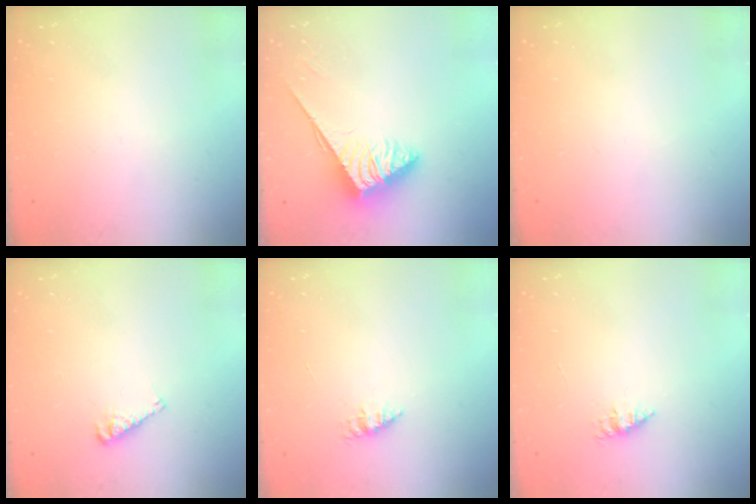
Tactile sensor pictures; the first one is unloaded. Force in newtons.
{"total": 3.9, "press": 3.8, "slide": 0.7}
{"total": 0.0}
{"total": 4.9, "press": 4.8, "slide": 0.7}
{"total": 1.1, "press": 1.1, "slide": 0.2}
{"total": 1.1, "press": 1.1, "slide": 0.2}